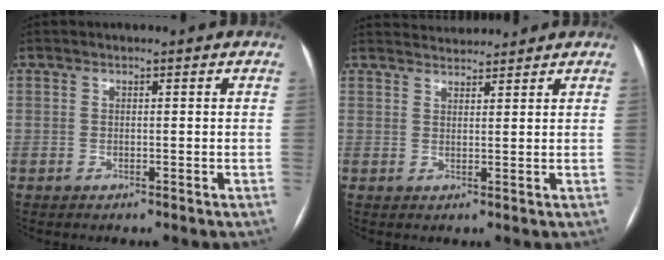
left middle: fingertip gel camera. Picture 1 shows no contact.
{"total": 4.5, "force": [4.5, 0.4, 0.2], "torque": [-0.010, 0.026, 0.070]}